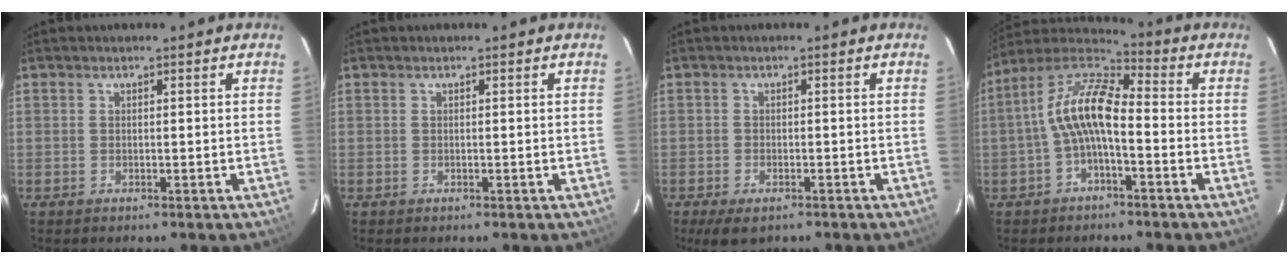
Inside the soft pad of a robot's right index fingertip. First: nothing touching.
{"total": 0.0}
{"total": 4.9, "force": [-3.3, 2.1, 2.8], "torque": [-0.065, -0.020, -0.055]}
{"total": 10.4, "force": [-2.0, 3.9, 9.4], "torque": [-0.196, 0.021, -0.041]}